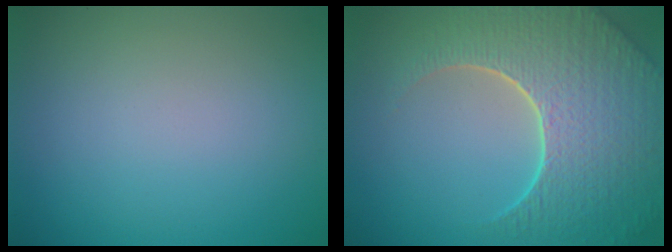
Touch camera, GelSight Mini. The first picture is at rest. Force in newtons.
{"total": 8.7, "press": 6.1, "slide": 6.3}